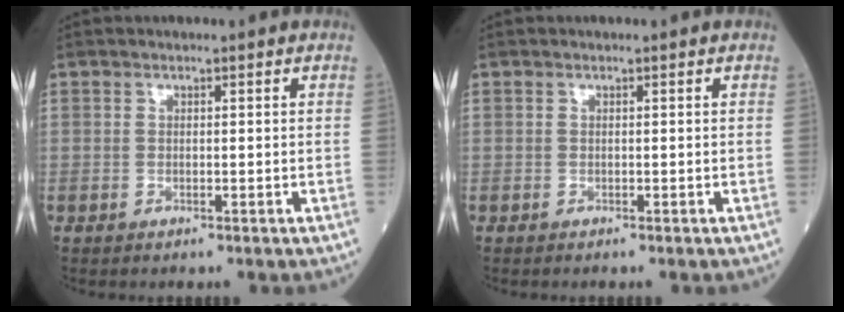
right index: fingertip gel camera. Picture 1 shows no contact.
{"total": 0.0}